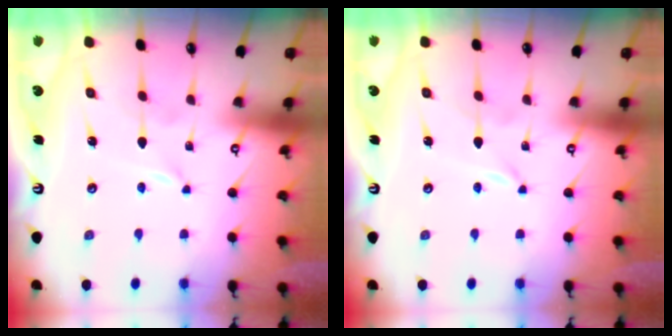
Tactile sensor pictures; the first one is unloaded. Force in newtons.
{"total": 0.0}